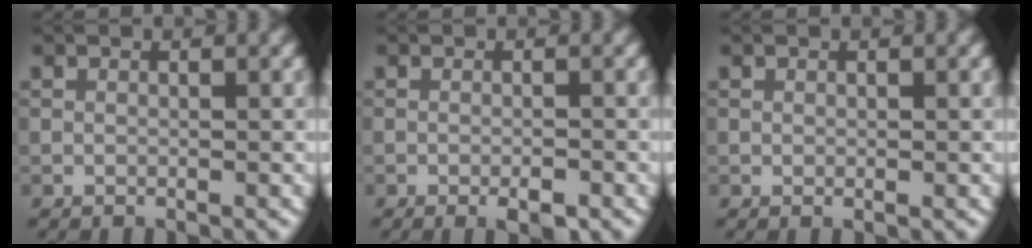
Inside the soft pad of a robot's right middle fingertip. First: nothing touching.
{"total": 1.7, "force": [-1.0, 0.5, 1.3], "torque": [-0.018, -0.003, -0.014]}
{"total": 0.0}